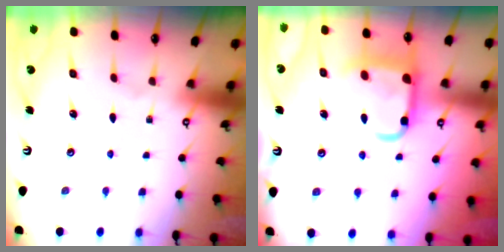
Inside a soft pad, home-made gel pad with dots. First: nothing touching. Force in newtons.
{"total": 13.1, "press": 13.0, "slide": 1.4}